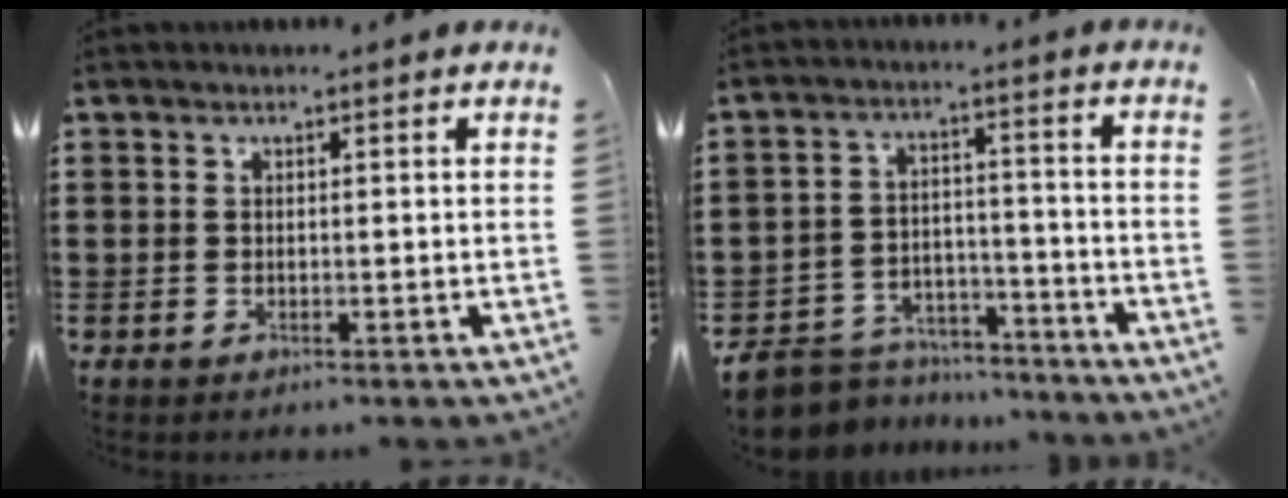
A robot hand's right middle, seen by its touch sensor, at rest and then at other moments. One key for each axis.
{"total": 7.3, "fx": -7.0, "fy": 1.7, "fz": 0.7, "tx": -0.025, "ty": 0.013, "tz": -0.142}